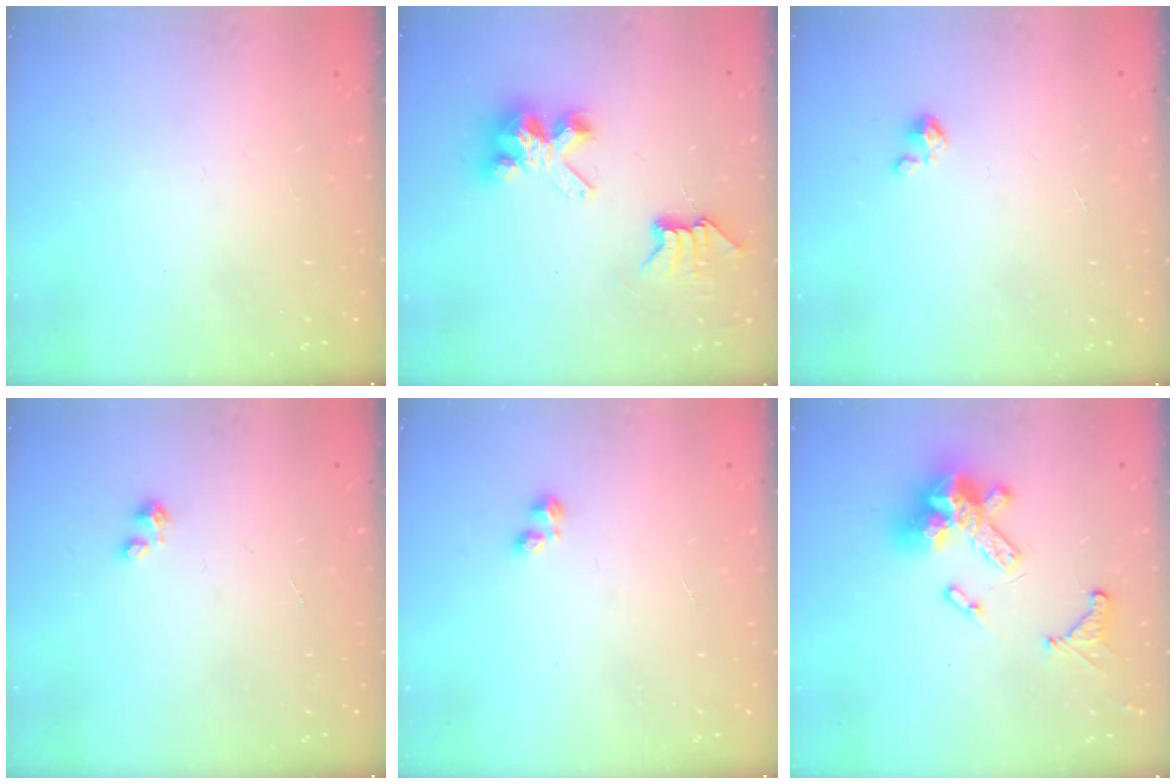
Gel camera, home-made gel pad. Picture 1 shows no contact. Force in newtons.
{"total": 7.6, "press": 7.6, "slide": 0.4}
{"total": 1.8, "press": 1.8, "slide": 0.2}
{"total": 0.0}
{"total": 1.7, "press": 1.7, "slide": 0.5}
{"total": 16.7, "press": 16.6, "slide": 1.5}